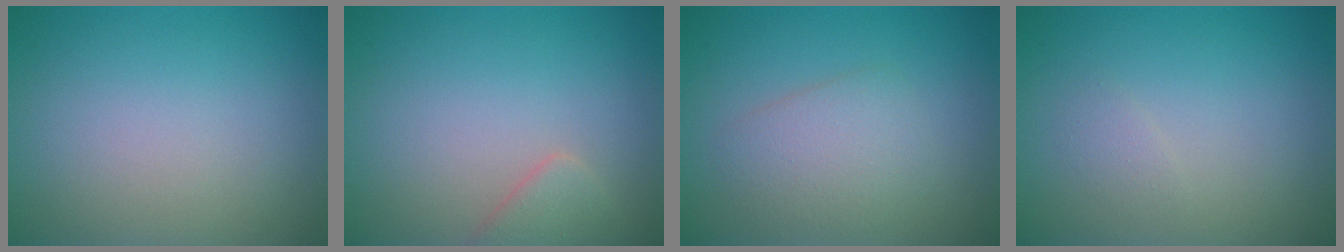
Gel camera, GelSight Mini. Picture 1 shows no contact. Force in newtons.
{"total": 1.9, "press": 1.9, "slide": 0.2}
{"total": 3.0, "press": 3.0, "slide": 0.1}
{"total": 0.8, "press": 0.8, "slide": 0.1}